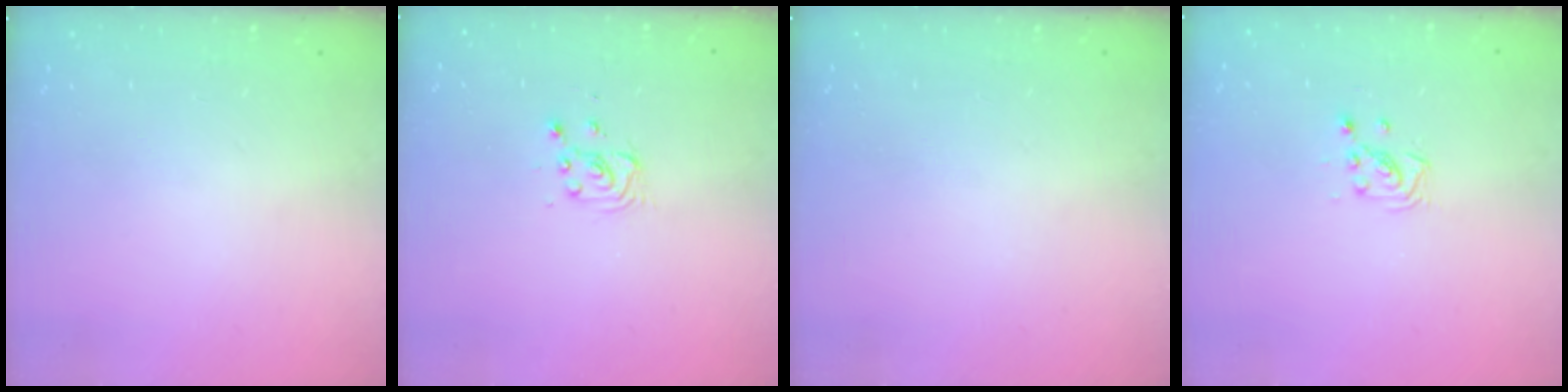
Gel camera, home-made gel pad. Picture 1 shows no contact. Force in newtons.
{"total": 2.8, "press": 2.8, "slide": 0.4}
{"total": 0.0}
{"total": 2.9, "press": 2.9, "slide": 0.3}